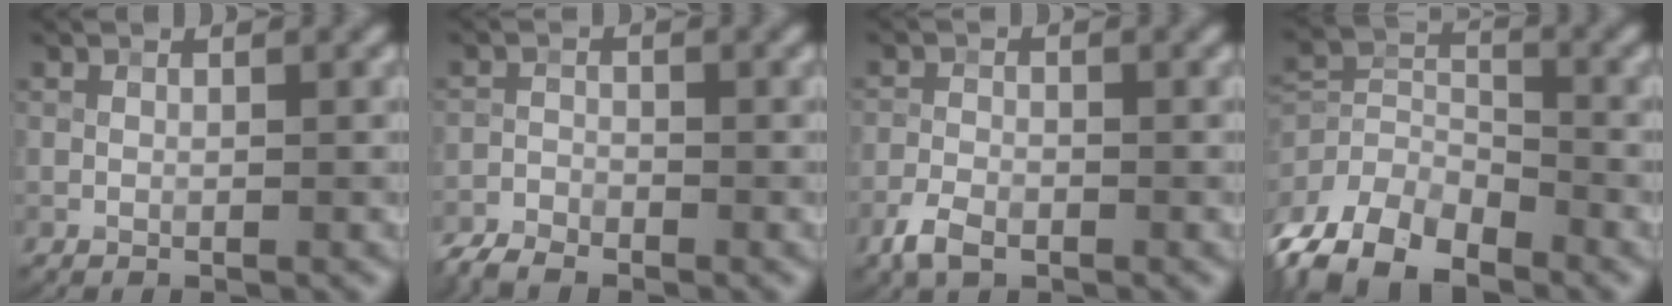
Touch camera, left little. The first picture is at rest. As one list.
[{"total": 2.6, "force": [-2.5, 0.7, 0.6], "torque": [-0.014, -0.005, -0.058]}, {"total": 2.5, "force": [-1.7, 1.3, 1.3], "torque": [-0.024, -0.003, -0.041]}, {"total": 8.7, "force": [-6.2, 4.4, 4.3], "torque": [-0.075, -0.011, -0.117]}]